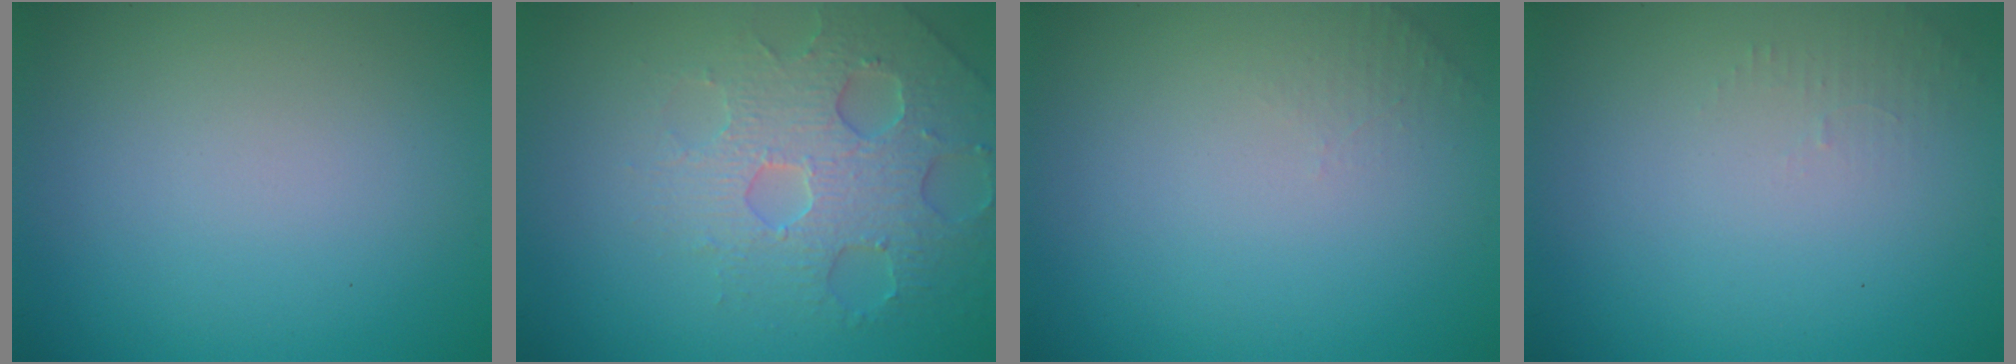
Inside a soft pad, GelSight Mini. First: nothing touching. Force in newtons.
{"total": 4.3, "press": 4.2, "slide": 0.7}
{"total": 1.0, "press": 0.9, "slide": 0.3}
{"total": 1.0, "press": 0.9, "slide": 0.3}